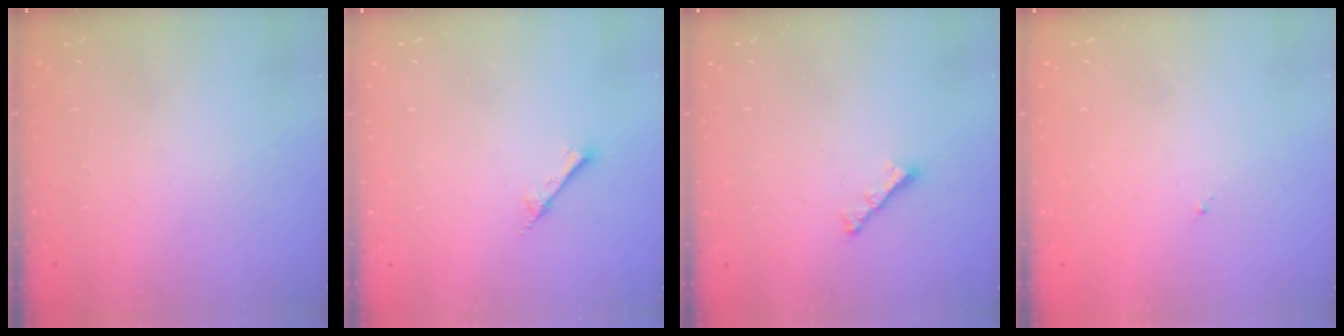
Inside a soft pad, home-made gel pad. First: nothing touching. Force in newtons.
{"total": 2.0, "press": 2.0, "slide": 0.2}
{"total": 3.0, "press": 3.0, "slide": 0.6}
{"total": 0.8, "press": 0.7, "slide": 0.3}